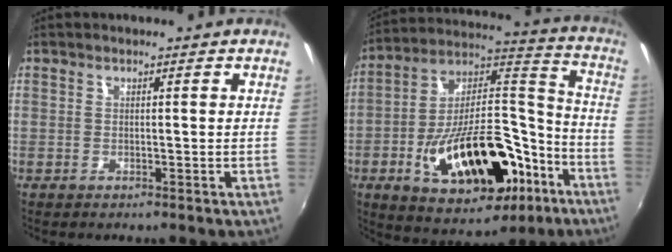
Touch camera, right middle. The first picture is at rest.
{"total": 26.0, "force": [-11.3, 12.6, 19.7], "torque": [-0.335, 0.022, -0.155]}